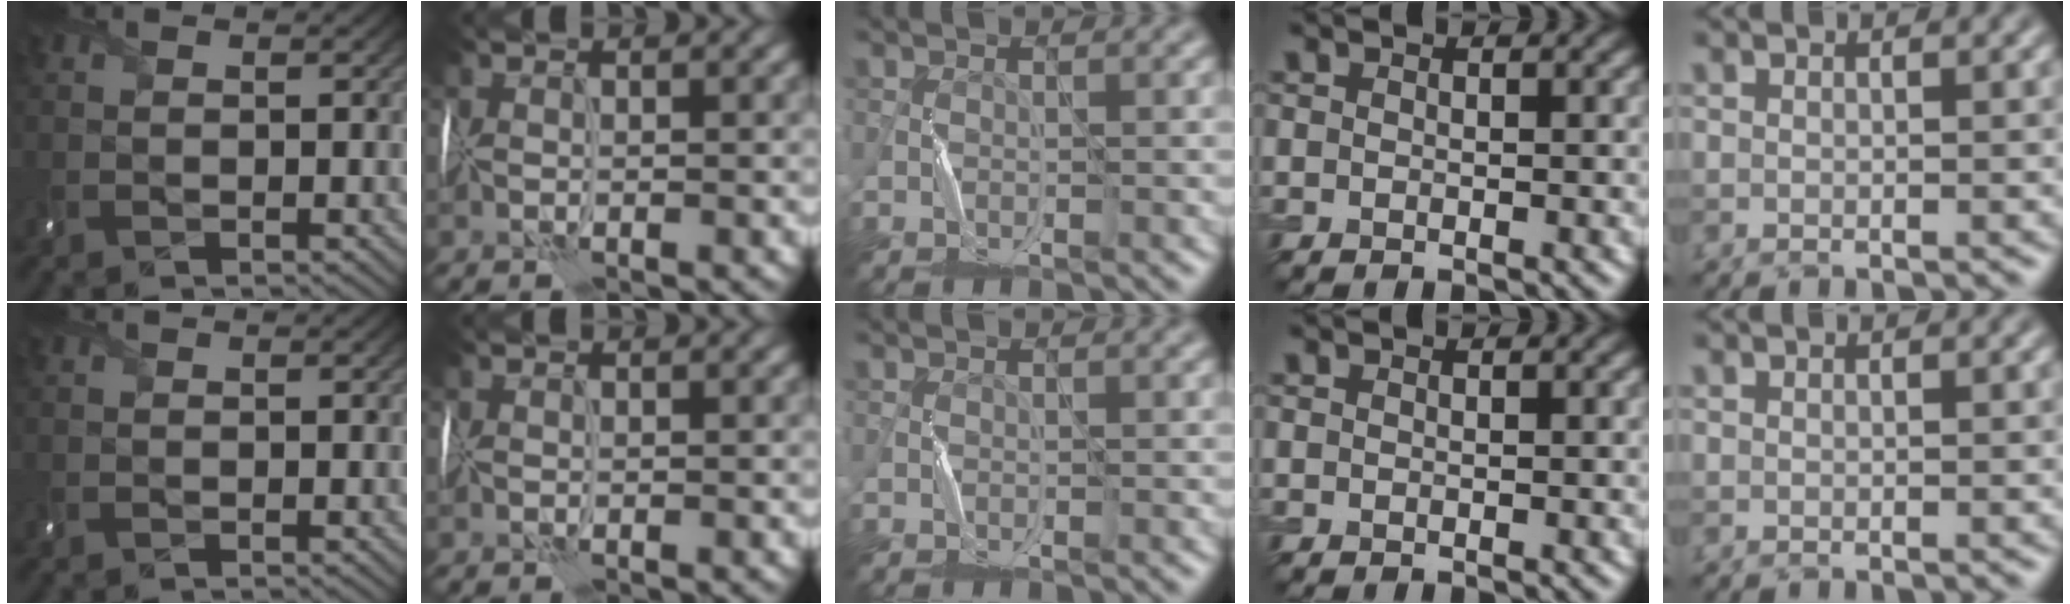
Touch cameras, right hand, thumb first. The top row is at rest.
{}